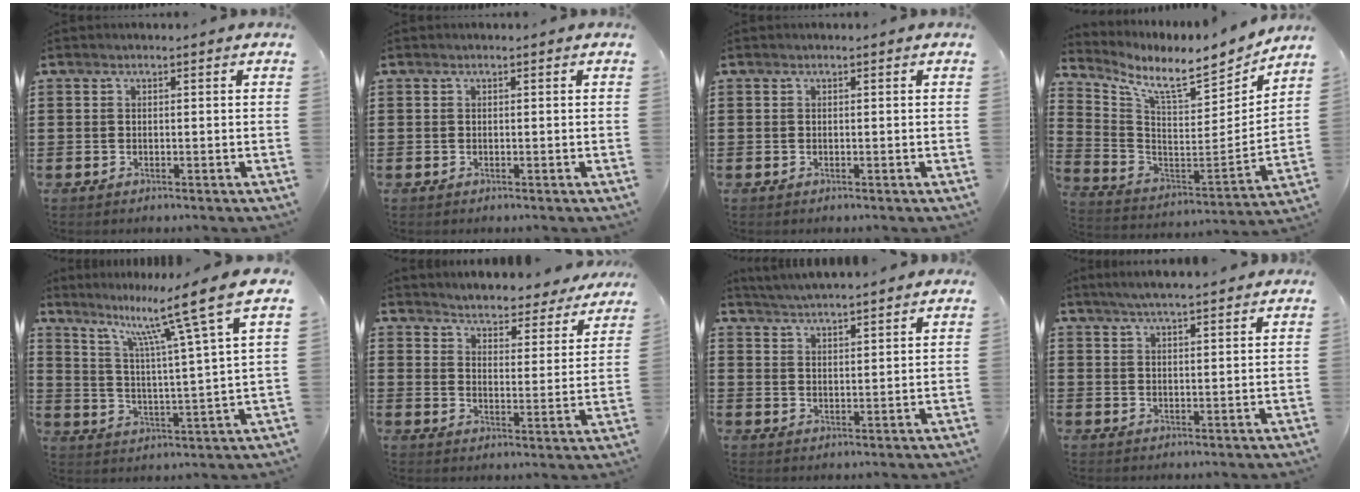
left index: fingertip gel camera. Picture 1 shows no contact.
{"total": 0.0}
{"total": 0.0}
{"total": 8.8, "force": [7.8, 0.9, 4.1], "torque": [-0.103, -0.069, 0.123]}
{"total": 12.2, "force": [9.0, -0.1, 8.2], "torque": [-0.157, -0.060, 0.135]}
{"total": 4.1, "force": [4.1, -0.2, 0.1], "torque": [-0.026, -0.037, 0.067]}
{"total": 3.5, "force": [3.5, -0.3, 0.0], "torque": [-0.012, -0.016, 0.062]}
{"total": 3.8, "force": [3.5, -0.1, 1.6], "torque": [-0.039, -0.006, 0.062]}